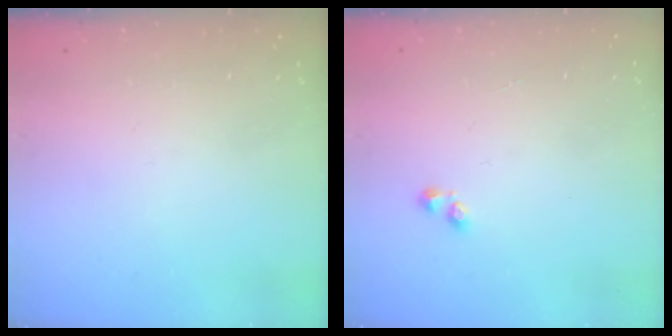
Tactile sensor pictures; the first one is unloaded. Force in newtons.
{"total": 1.4, "press": 1.4, "slide": 0.5}